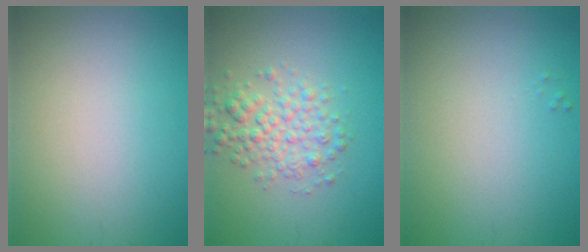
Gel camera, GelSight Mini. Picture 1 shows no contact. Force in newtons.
{"total": 3.6, "press": 3.6, "slide": 0.1}
{"total": 0.0}